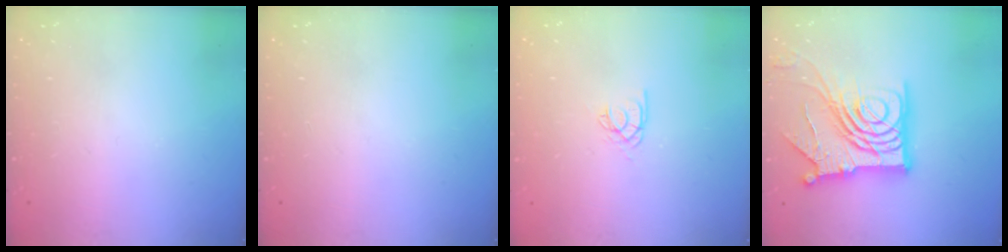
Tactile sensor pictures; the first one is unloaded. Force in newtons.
{"total": 0.0}
{"total": 2.6, "press": 2.6, "slide": 0.1}
{"total": 20.3, "press": 20.2, "slide": 2.3}